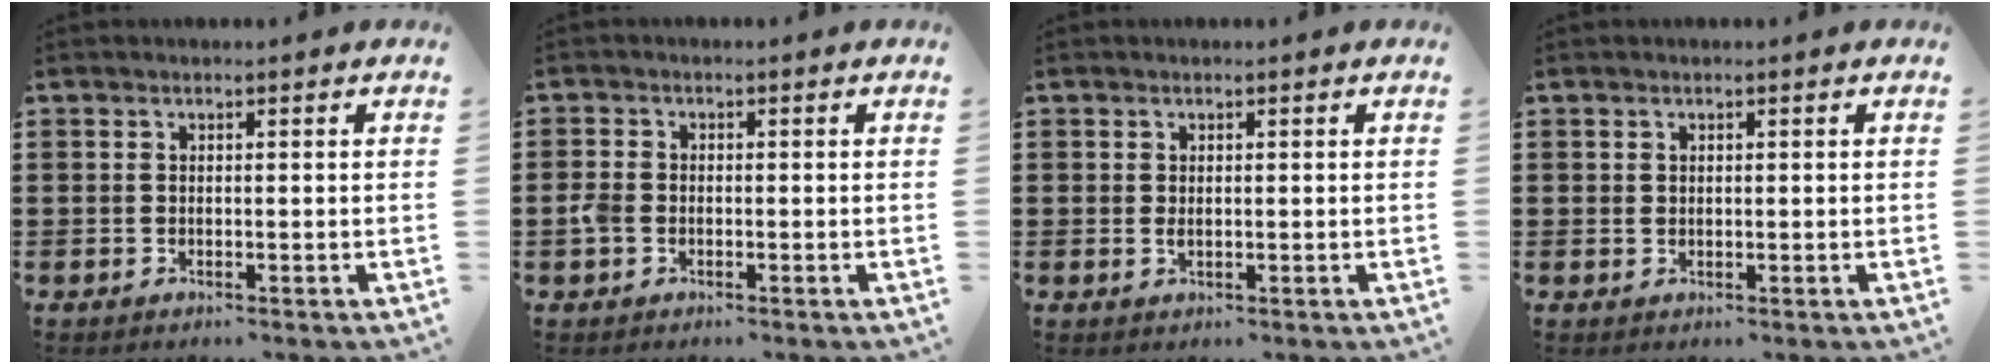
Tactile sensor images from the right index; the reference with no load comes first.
{"total": 2.5, "force": [-0.8, 1.7, 1.6], "torque": [-0.047, -0.003, -0.020]}
{"total": 0.8, "force": [0.1, 0.4, 0.6], "torque": [-0.014, 0.002, 0.002]}
{"total": 0.6, "force": [0.3, 0.5, 0.2], "torque": [-0.005, 0.004, 0.005]}